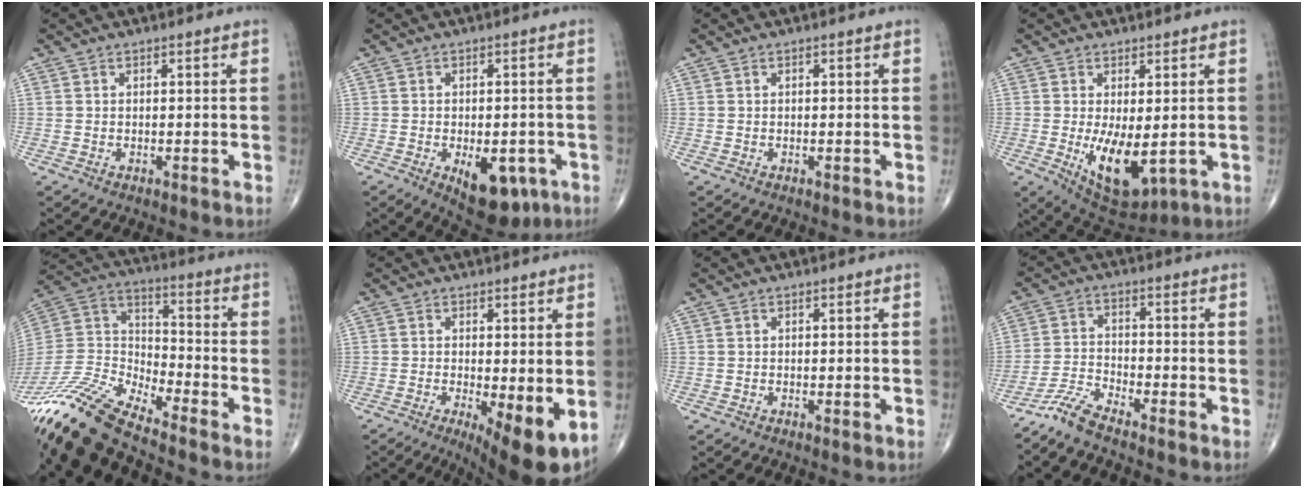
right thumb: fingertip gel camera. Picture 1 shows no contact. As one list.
[{"total": 10.6, "force": [-4.2, 5.5, 8.0], "torque": [-0.089, 0.004, -0.046]}, {"total": 0.0}, {"total": 10.2, "force": [-1.5, 4.6, 9.0], "torque": [-0.135, -0.025, -0.004]}, {"total": 15.2, "force": [-13.9, 1.6, 6.1], "torque": [-0.130, 0.067, -0.274]}, {"total": 9.0, "force": [-2.2, 2.5, 8.4], "torque": [-0.122, -0.020, -0.028]}, {"total": 0.0}, {"total": 4.8, "force": [-4.5, 0.1, 1.8], "torque": [-0.042, 0.015, -0.100]}]